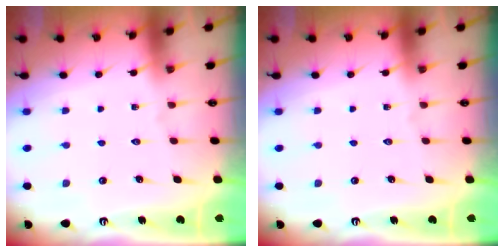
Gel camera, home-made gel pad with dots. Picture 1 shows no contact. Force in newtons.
{"total": 0.0}